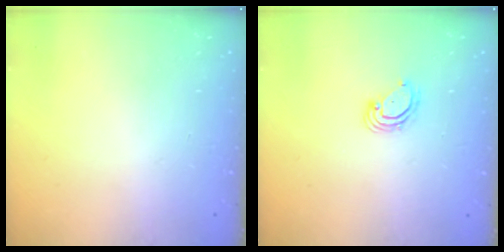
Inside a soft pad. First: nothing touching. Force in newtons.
{"total": 3.9, "press": 3.9, "slide": 0.1}